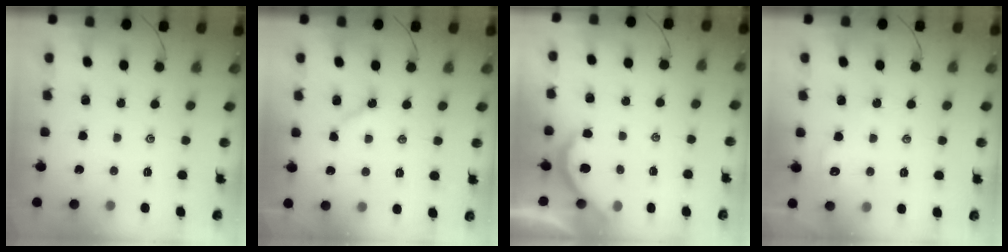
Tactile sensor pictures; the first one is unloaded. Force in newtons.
{"total": 2.7, "press": 2.7, "slide": 0.3}
{"total": 4.0, "press": 4.0, "slide": 0.4}
{"total": 1.8, "press": 1.8, "slide": 0.3}